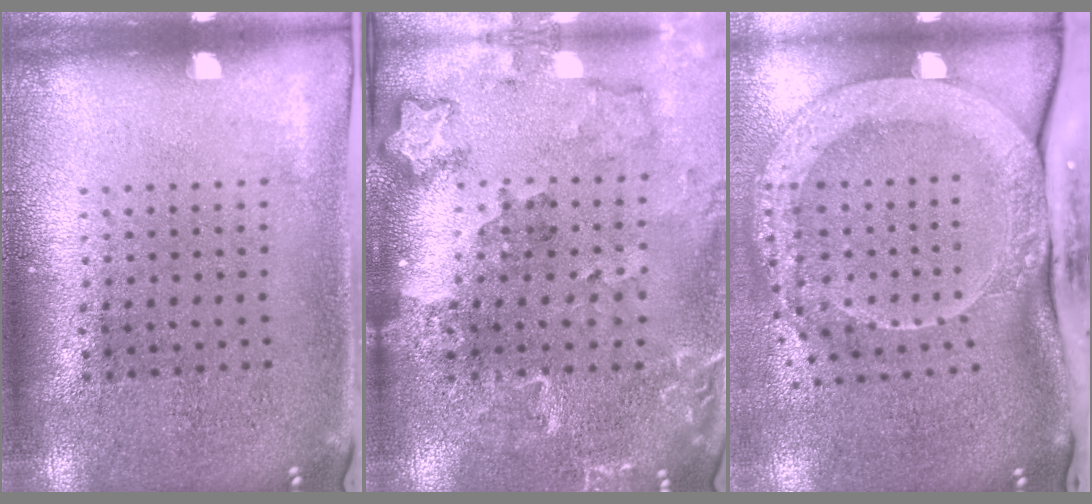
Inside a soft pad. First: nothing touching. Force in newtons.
{"total": 1.8, "press": 1.8, "slide": 0.2}
{"total": 3.3, "press": 2.3, "slide": 2.3}